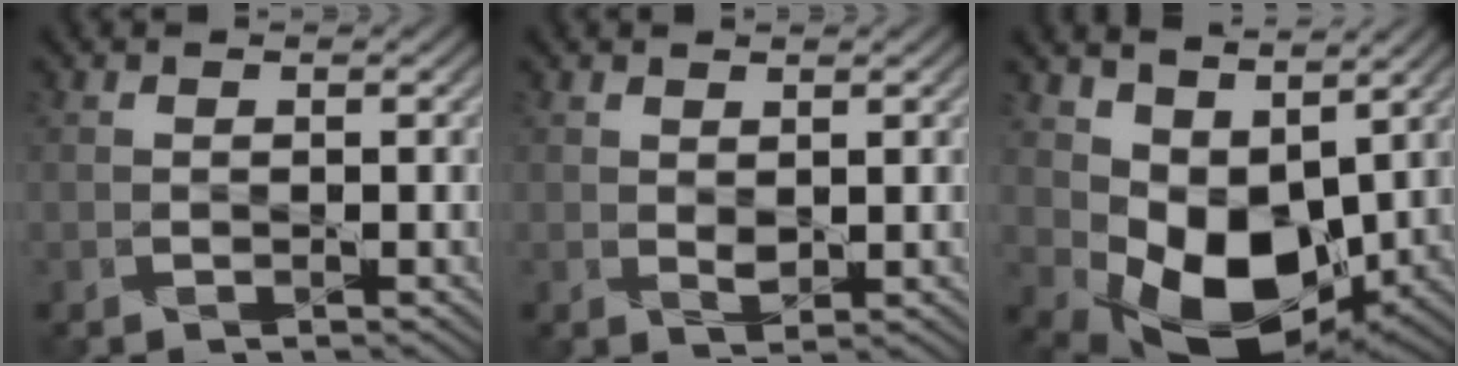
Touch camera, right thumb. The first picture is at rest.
{"total": 1.2, "force": [0.7, 0.6, 0.7], "torque": [-0.016, -0.004, 0.016]}
{"total": 9.4, "force": [2.7, 6.2, 6.6], "torque": [-0.135, -0.024, 0.061]}